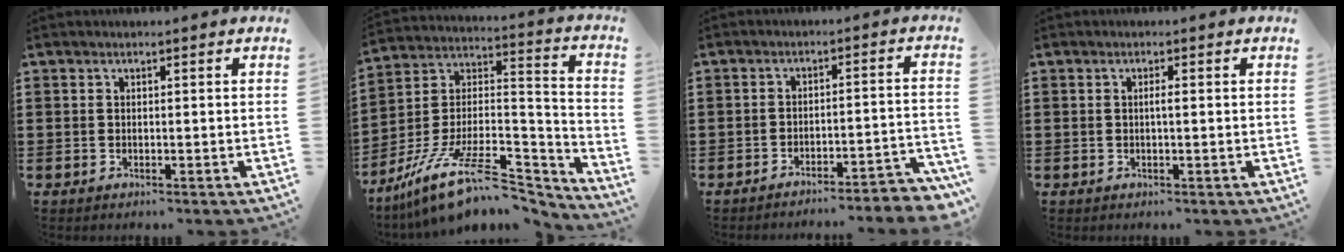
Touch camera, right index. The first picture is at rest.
{"total": 14.3, "force": [-9.9, 5.4, 8.7], "torque": [-0.158, 0.028, -0.170]}
{"total": 4.1, "force": [-3.9, -0.2, 1.2], "torque": [-0.023, -0.009, -0.080]}
{"total": 1.1, "force": [0.0, 0.1, 1.1], "torque": [-0.019, -0.001, 0.000]}